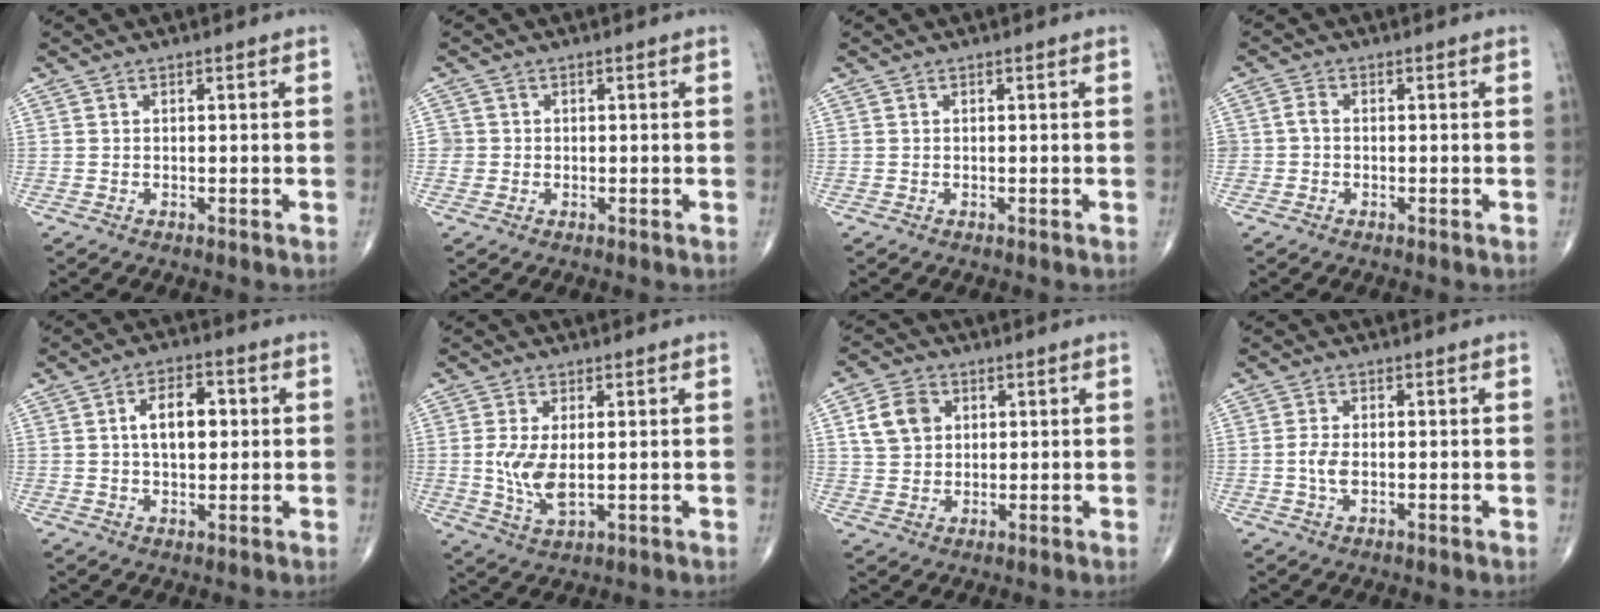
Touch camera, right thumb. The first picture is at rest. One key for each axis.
{"total": 1.8, "fx": -0.2, "fy": 1.8, "fz": 0.1, "tx": 0.012, "ty": 0.007, "tz": -0.005}
{"total": 0.0}
{"total": 1.7, "fx": -0.4, "fy": 1.4, "fz": 0.9, "tx": -0.012, "ty": 0.004, "tz": -0.011}
{"total": 8.2, "fx": 1.3, "fy": 4.7, "fz": 6.6, "tx": -0.090, "ty": 0.011, "tz": 0.018}
{"total": 6.9, "fx": 0.1, "fy": 3.2, "fz": 6.1, "tx": -0.128, "ty": -0.014, "tz": 0.009}
{"total": 7.4, "fx": 2.3, "fy": 5.9, "fz": 3.8, "tx": -0.052, "ty": -0.001, "tz": 0.043}
{"total": 4.5, "fx": -0.3, "fy": 2.9, "fz": 3.4, "tx": -0.064, "ty": 0.000, "tz": -0.004}